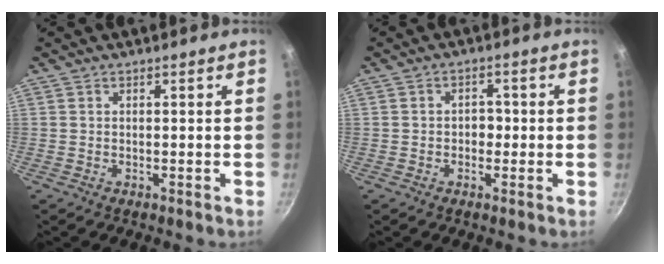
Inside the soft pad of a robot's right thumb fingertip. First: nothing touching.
{"total": 2.7, "force": [-0.4, 2.2, 1.5], "torque": [-0.004, 0.009, -0.009]}